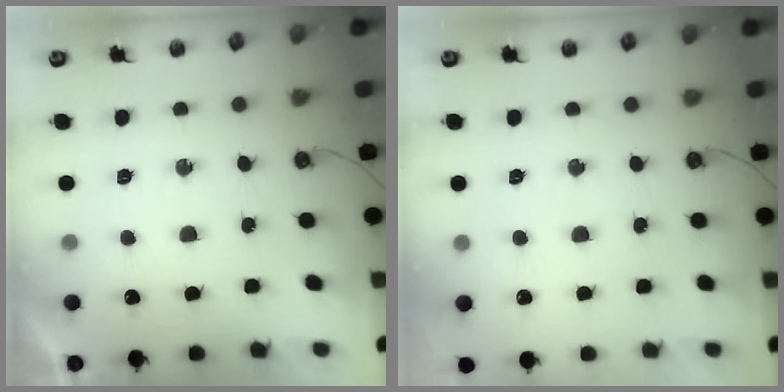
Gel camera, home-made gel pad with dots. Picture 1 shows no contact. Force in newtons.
{"total": 0.0}